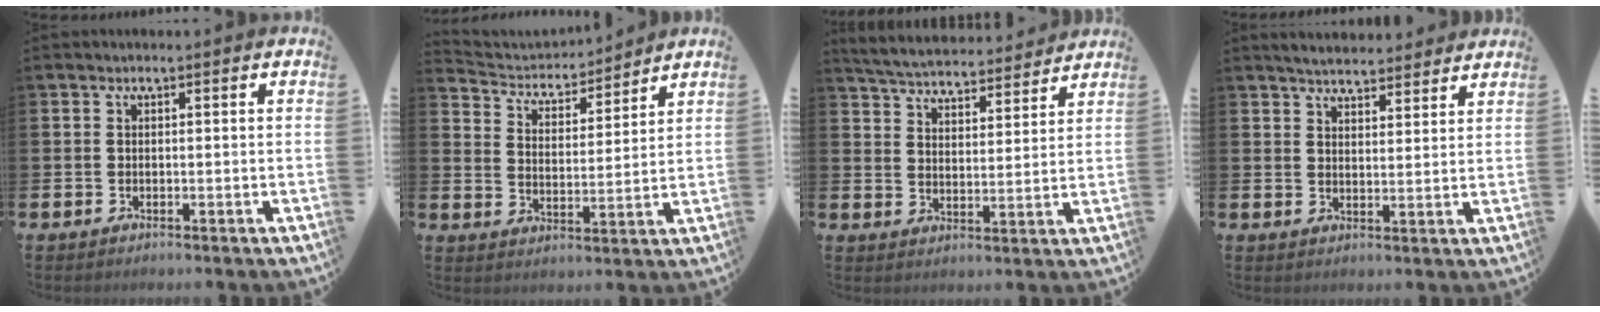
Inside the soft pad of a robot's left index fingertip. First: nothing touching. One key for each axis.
{"total": 4.4, "fx": 4.2, "fy": 1.4, "fz": 0.2, "tx": -0.032, "ty": -0.033, "tz": 0.069}
{"total": 5.3, "fx": 5.2, "fy": 0.8, "fz": 0.5, "tx": -0.039, "ty": -0.038, "tz": 0.091}
{"total": 4.3, "fx": 4.2, "fy": 0.5, "fz": 0.2, "tx": -0.016, "ty": -0.021, "tz": 0.076}